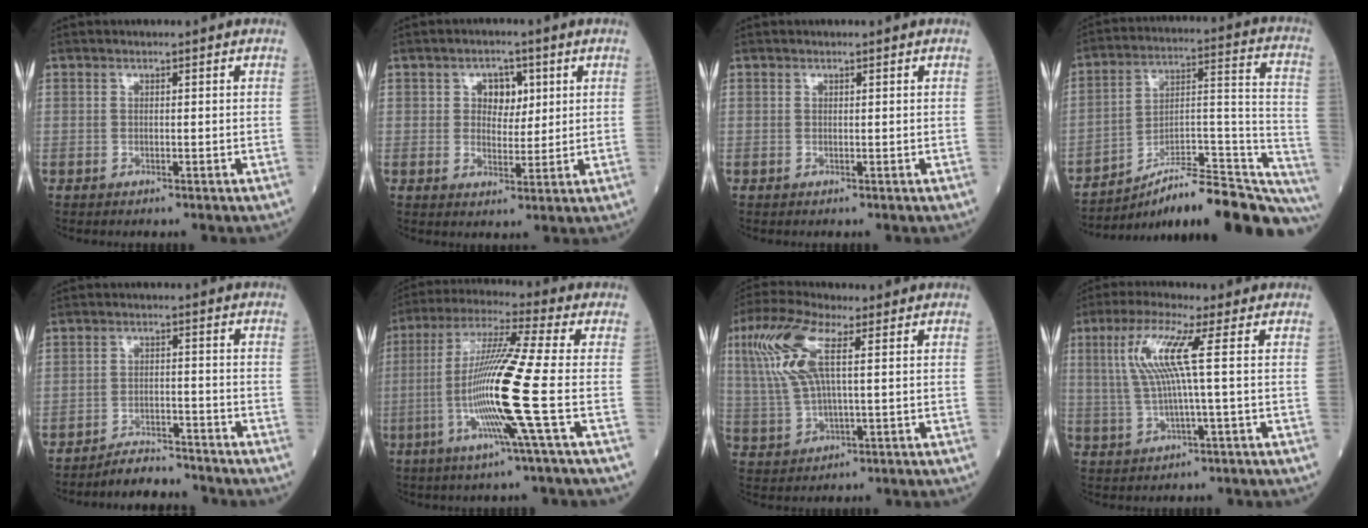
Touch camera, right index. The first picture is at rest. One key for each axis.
{"total": 4.6, "fx": 1.5, "fy": 3.1, "fz": 3.0, "tx": -0.040, "ty": 0.008, "tz": 0.024}
{"total": 0.0}
{"total": 25.7, "fx": -21.9, "fy": 3.4, "fz": 13.0, "tx": -0.108, "ty": 0.036, "tz": -0.320}
{"total": 4.9, "fx": -4.8, "fy": 1.0, "fz": 0.2, "tx": -0.002, "ty": -0.001, "tz": -0.078}
{"total": 14.5, "fx": -3.2, "fy": -2.0, "fz": 14.0, "tx": -0.280, "ty": -0.012, "tz": -0.070}
{"total": 10.5, "fx": 3.5, "fy": 2.9, "fz": 9.5, "tx": -0.234, "ty": 0.023, "tz": 0.073}
{"total": 8.4, "fx": 1.8, "fy": -0.5, "fz": 8.2, "tx": -0.179, "ty": 0.013, "tz": 0.038}